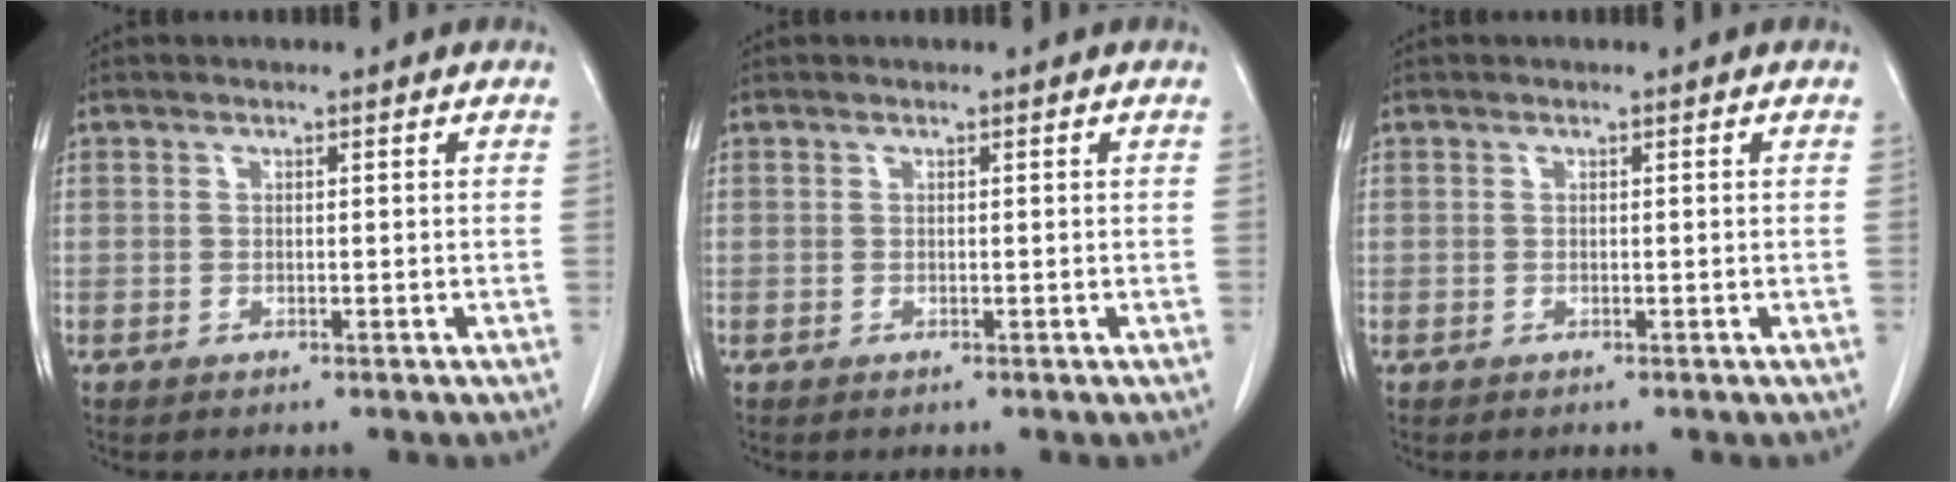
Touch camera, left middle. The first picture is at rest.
{"total": 0.0}
{"total": 0.0}